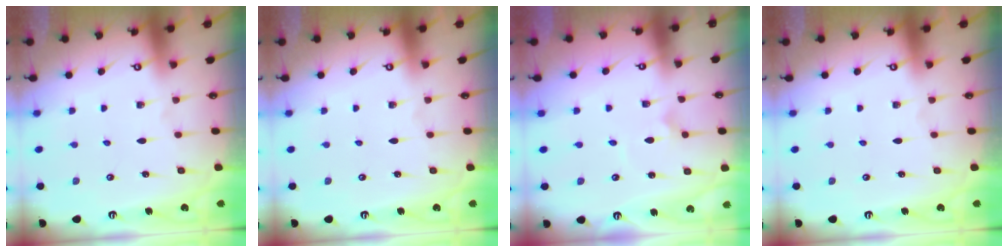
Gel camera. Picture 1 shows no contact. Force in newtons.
{"total": 0.0}
{"total": 2.8, "press": 2.8, "slide": 0.2}
{"total": 0.0}